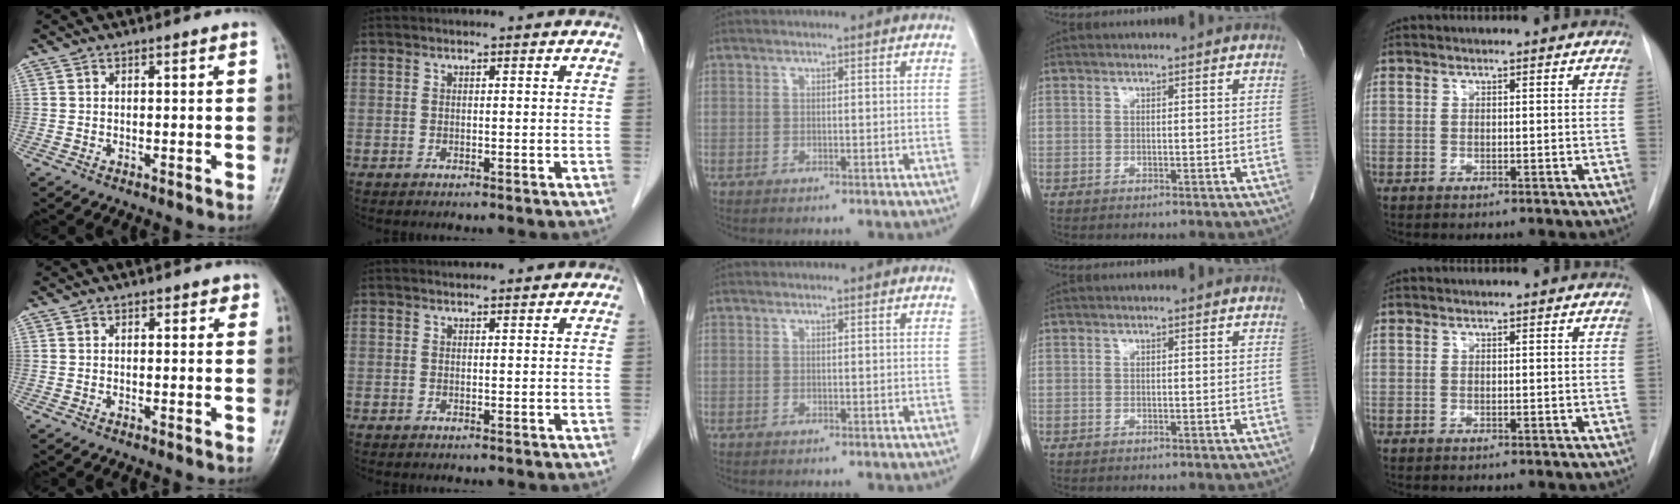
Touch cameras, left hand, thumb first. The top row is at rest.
{"thumb": {"total": 1.3, "force": [0.6, 1.0, 0.5], "torque": [0.013, 0.000, 0.002]}, "index": {"total": 1.4, "force": [1.3, 0.2, 0.3], "torque": [-0.010, 0.014, 0.022]}}